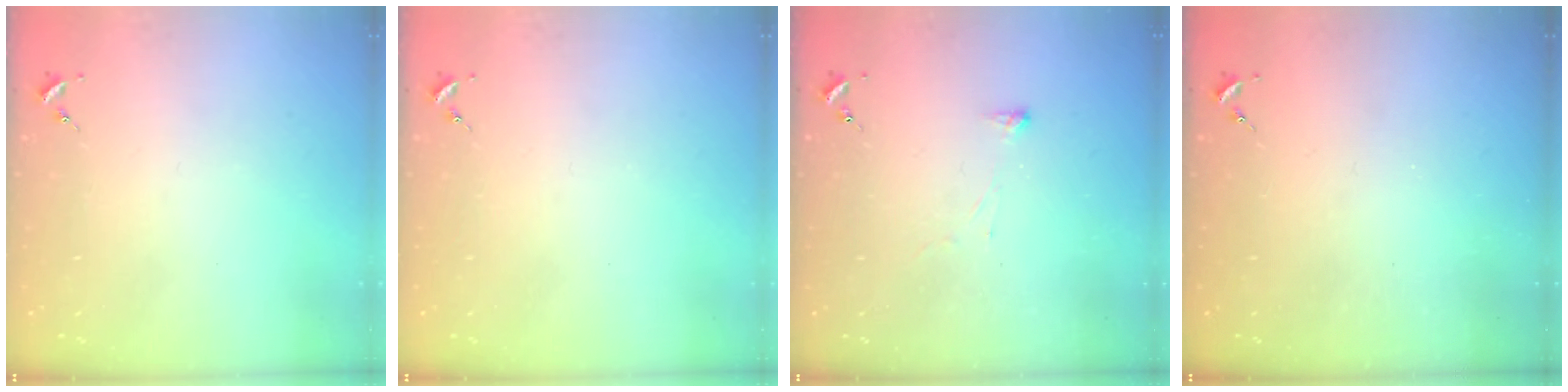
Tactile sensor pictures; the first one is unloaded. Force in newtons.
{"total": 0.0}
{"total": 2.9, "press": 2.9, "slide": 0.4}
{"total": 0.0}